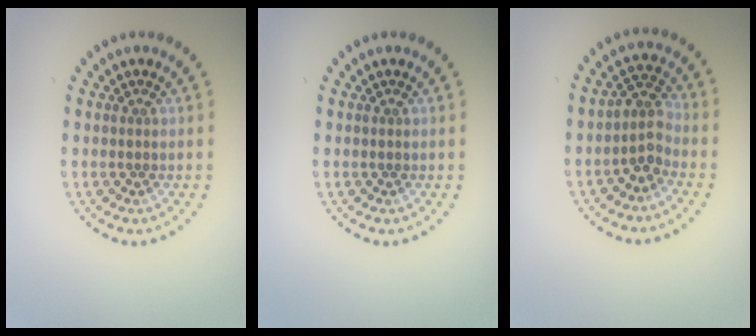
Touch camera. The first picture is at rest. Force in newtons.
{"total": 0.0}
{"total": 2.5, "press": 2.0, "slide": 1.6}